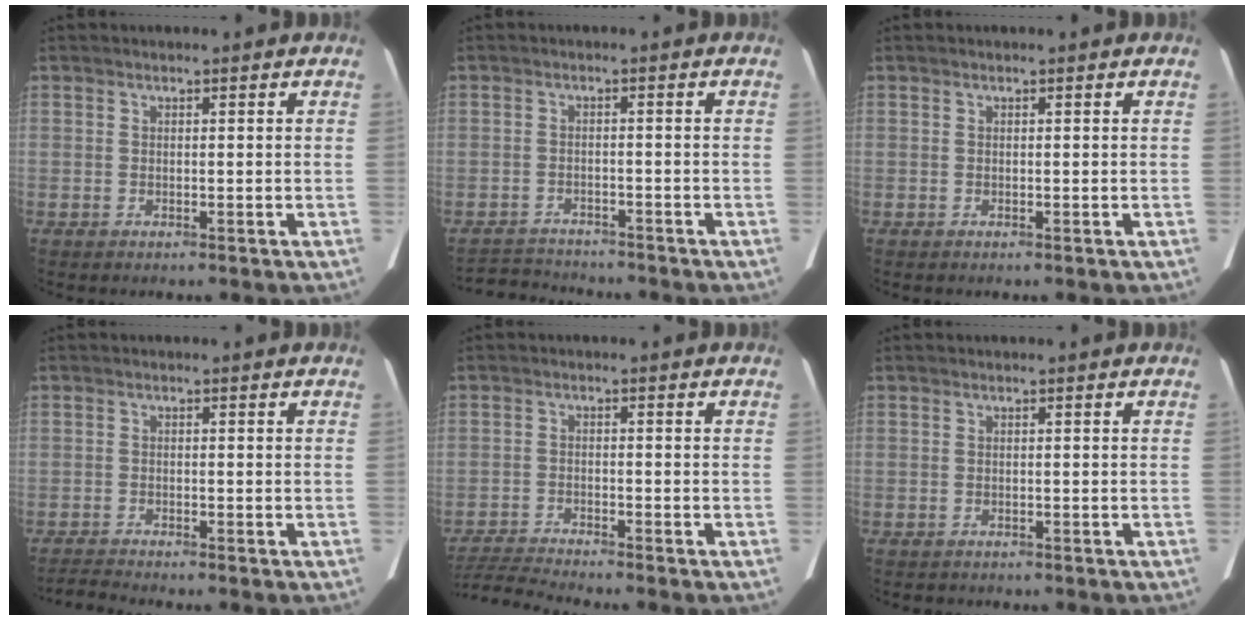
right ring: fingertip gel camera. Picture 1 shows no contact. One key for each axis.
{"total": 6.1, "fx": -6.0, "fy": 0.7, "fz": 0.6, "tx": -0.017, "ty": -0.004, "tz": -0.094}
{"total": 0.0}
{"total": 2.2, "fx": -2.0, "fy": -0.9, "fz": 0.0, "tx": -0.014, "ty": -0.017, "tz": -0.041}
{"total": 5.6, "fx": -5.3, "fy": -1.8, "fz": 0.5, "tx": -0.020, "ty": -0.013, "tz": -0.099}
{"total": 0.7, "fx": -0.6, "fy": 0.4, "fz": 0.1, "tx": -0.012, "ty": 0.001, "tz": -0.008}